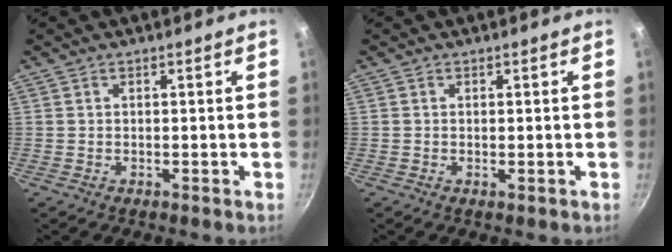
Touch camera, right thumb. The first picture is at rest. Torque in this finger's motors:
{"motor_torque": [0.39, 0.12, 0.24, -0.08, 0.04]}